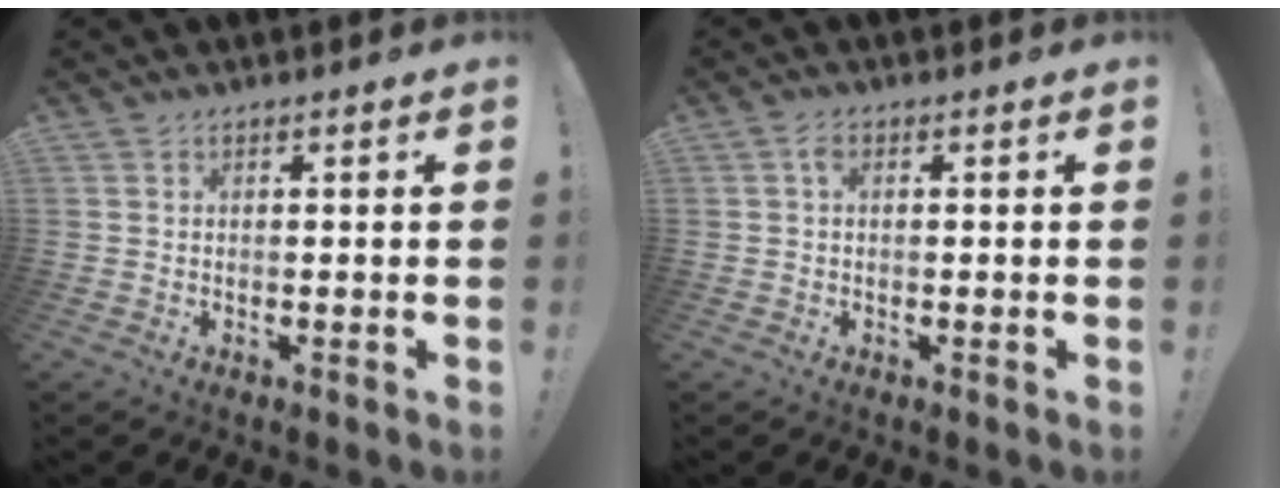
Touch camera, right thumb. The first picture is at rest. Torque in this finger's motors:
{"motor_torque": [0.45, 0.64, 0.34, -0.40, 0.09]}